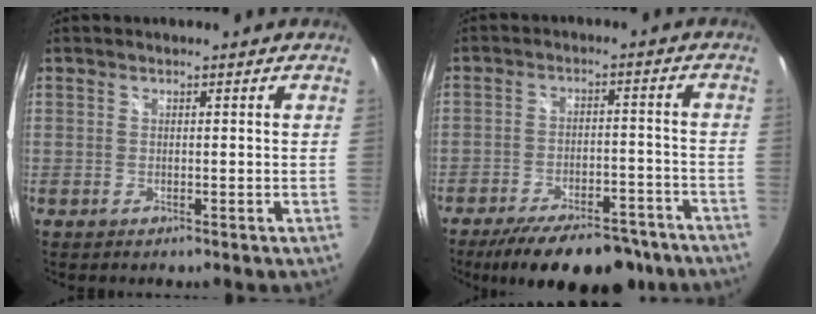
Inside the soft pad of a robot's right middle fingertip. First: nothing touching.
{"total": 18.0, "force": [-14.2, 6.3, 9.0], "torque": [-0.165, -0.019, -0.194]}